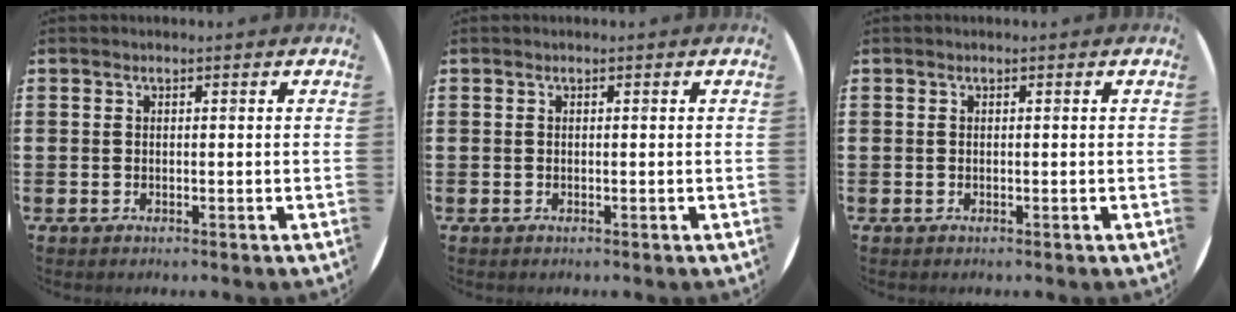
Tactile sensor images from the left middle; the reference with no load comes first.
{"total": 0.0}
{"total": 0.0}